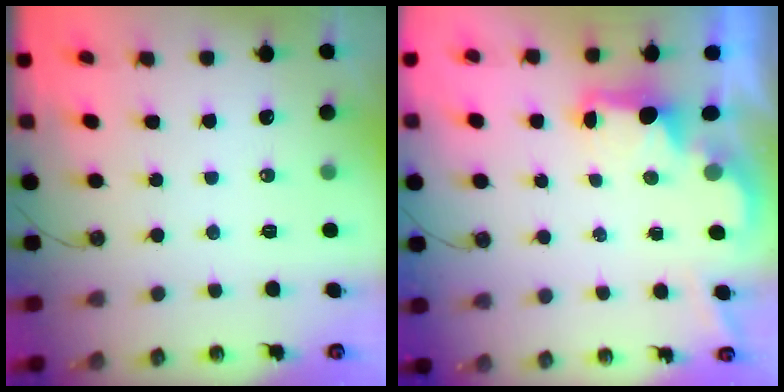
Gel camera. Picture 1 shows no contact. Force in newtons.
{"total": 2.2, "press": 2.1, "slide": 0.8}